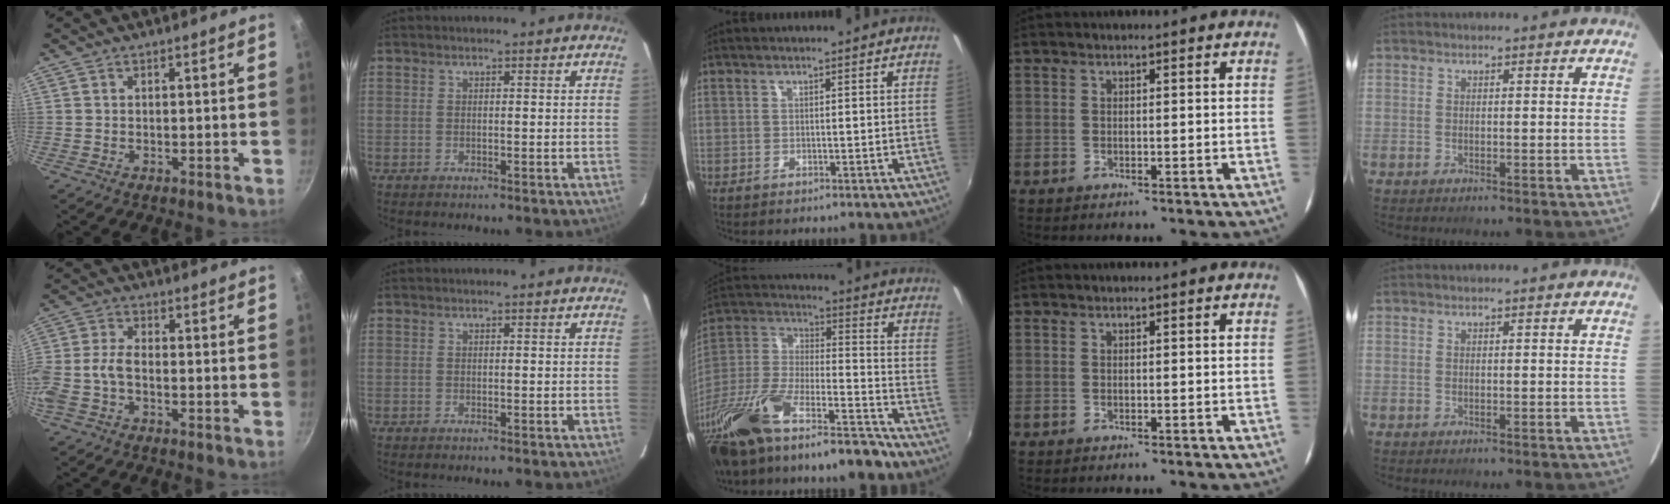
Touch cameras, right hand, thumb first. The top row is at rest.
{"thumb": {"total": 6.3, "force": [-2.4, 3.2, 4.9], "torque": [-0.117, 0.023, -0.061]}, "middle": {"total": 26.0, "force": [-18.7, 6.6, 16.9], "torque": [-0.325, -0.038, -0.321]}}